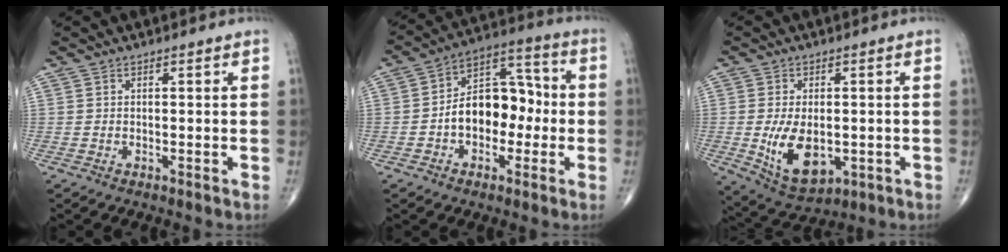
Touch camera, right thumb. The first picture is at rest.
{"total": 13.0, "force": [-1.7, 8.7, 9.6], "torque": [-0.119, 0.049, -0.037]}
{"total": 10.8, "force": [-1.7, 6.3, 8.6], "torque": [-0.139, -0.012, -0.010]}